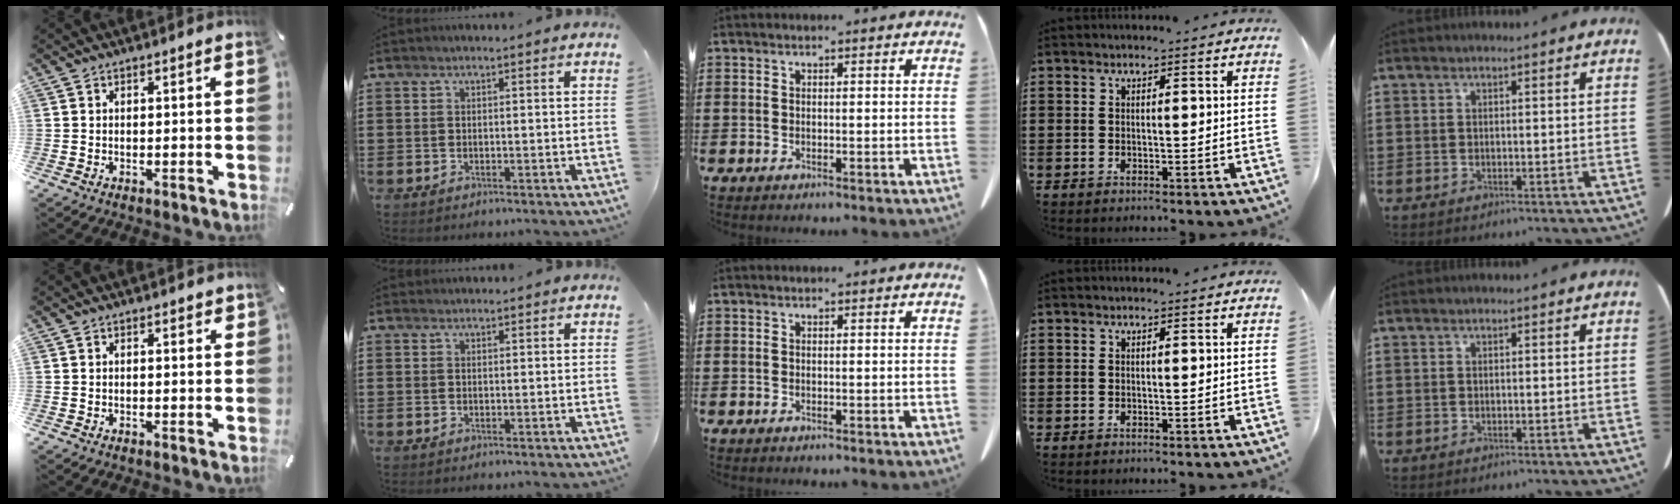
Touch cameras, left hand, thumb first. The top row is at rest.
{"thumb": {"total": 0.8, "force": [0.2, 0.3, 0.7], "torque": [-0.007, 0.000, 0.000]}, "index": {"total": 0.5, "force": [0.5, 0.1, 0.0], "torque": [-0.002, 0.001, 0.011]}}